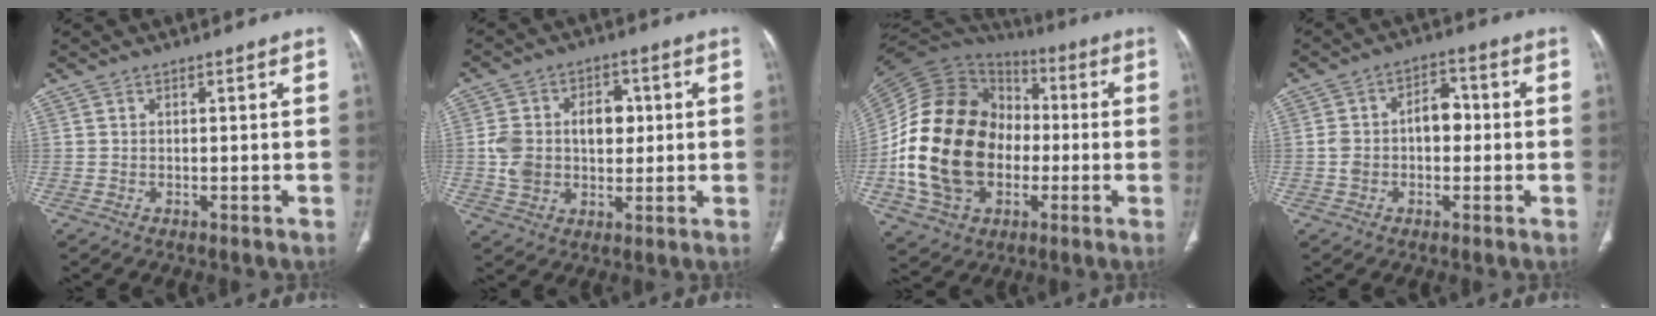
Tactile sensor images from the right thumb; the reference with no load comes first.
{"total": 11.7, "force": [1.0, 8.6, 8.0], "torque": [-0.110, 0.016, 0.025]}
{"total": 26.2, "force": [-3.3, 19.5, 17.0], "torque": [-0.313, 0.025, -0.053]}
{"total": 7.7, "force": [-0.3, 5.3, 5.5], "torque": [-0.078, 0.033, -0.007]}